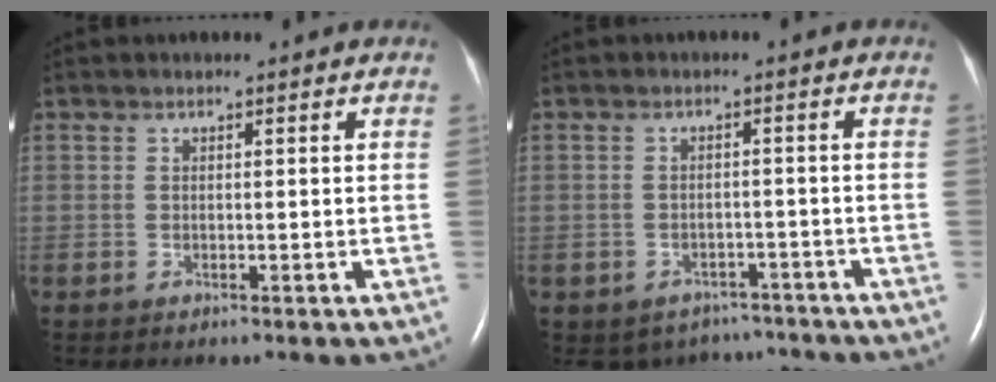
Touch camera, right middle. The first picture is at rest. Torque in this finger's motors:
{"motor_torque": [0.77, -0.77, 0.05, 0.03]}